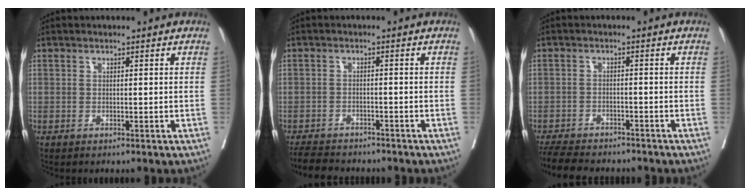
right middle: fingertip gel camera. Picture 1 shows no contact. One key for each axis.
{"total": 7.2, "fx": -6.5, "fy": 2.2, "fz": 2.1, "tx": -0.031, "ty": -0.011, "tz": -0.101}
{"total": 9.8, "fx": -8.7, "fy": 2.9, "fz": 3.4, "tx": -0.060, "ty": -0.011, "tz": -0.130}